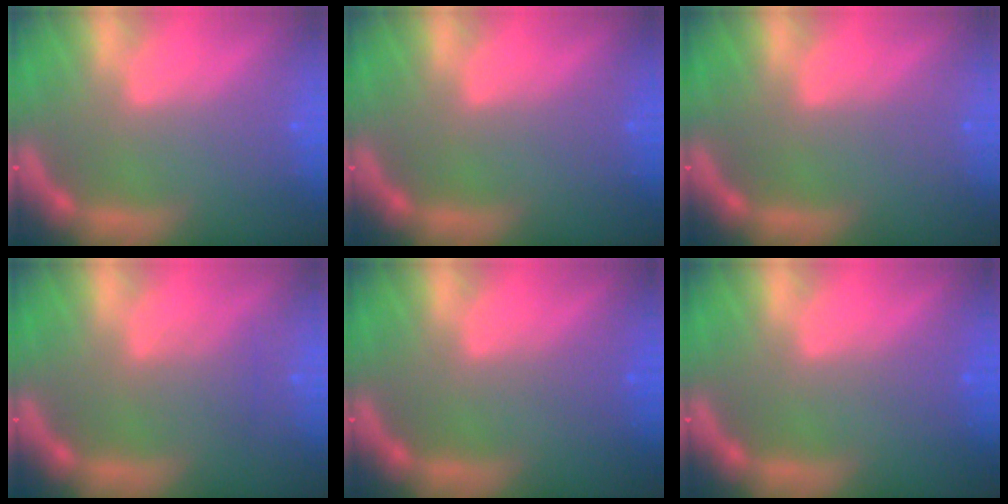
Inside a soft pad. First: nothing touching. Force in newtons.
{"total": 0.0}
{"total": 0.0}
{"total": 2.0}
{"total": 0.9}
{"total": 0.9}